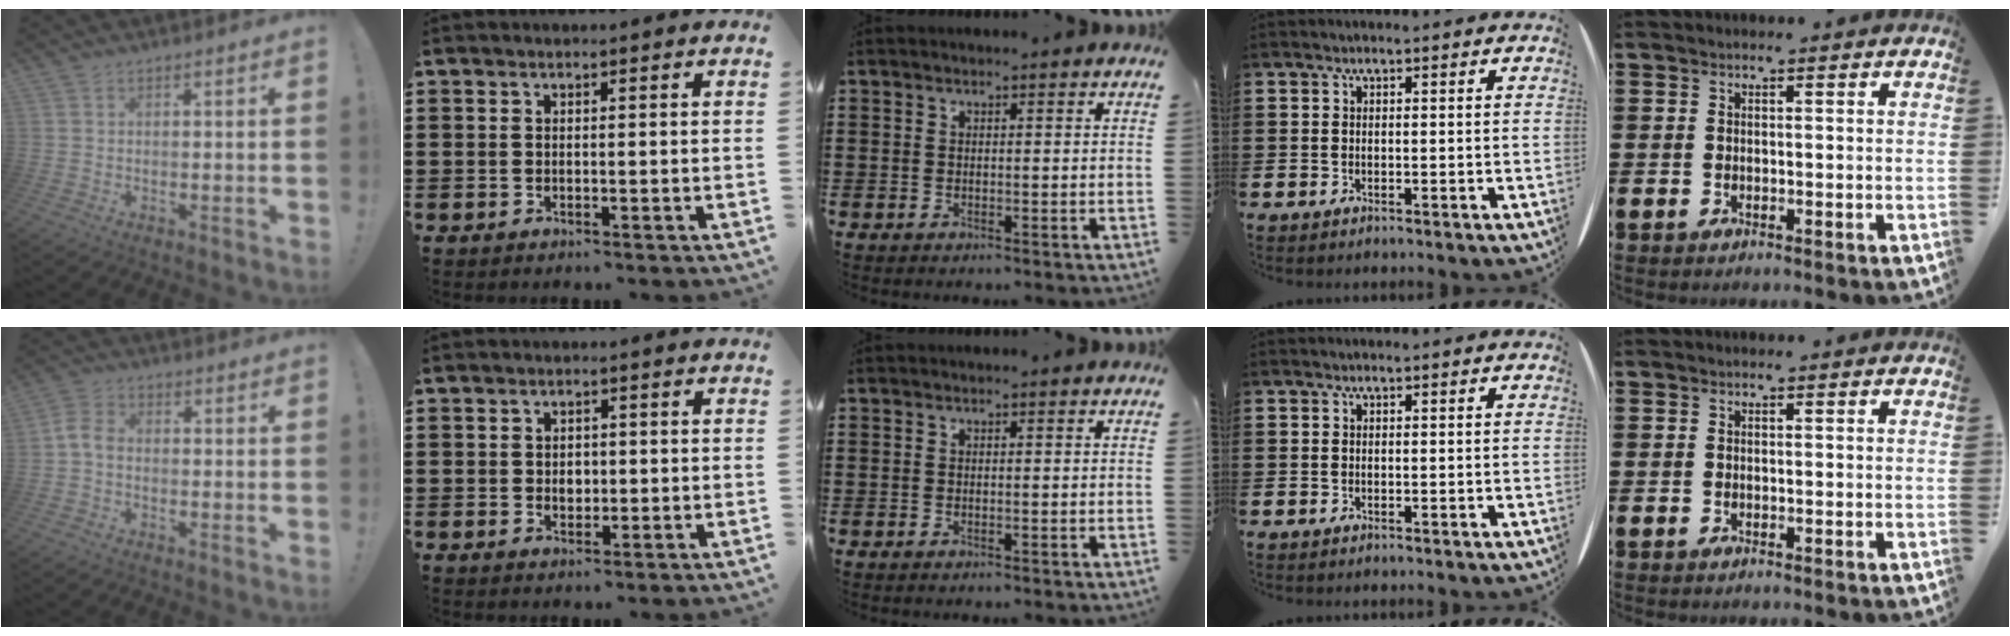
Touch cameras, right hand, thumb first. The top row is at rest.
{"thumb": {"total": 4.7, "force": [-1.1, 3.0, 3.4], "torque": [-0.063, 0.015, -0.018]}, "index": {"total": 1.8, "force": [0.0, 1.2, 1.3], "torque": [-0.020, 0.000, -0.002]}}